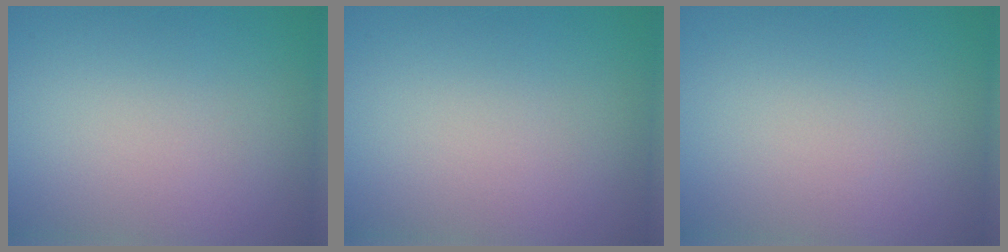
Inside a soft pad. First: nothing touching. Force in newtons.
{"total": 0.0}
{"total": 0.0}